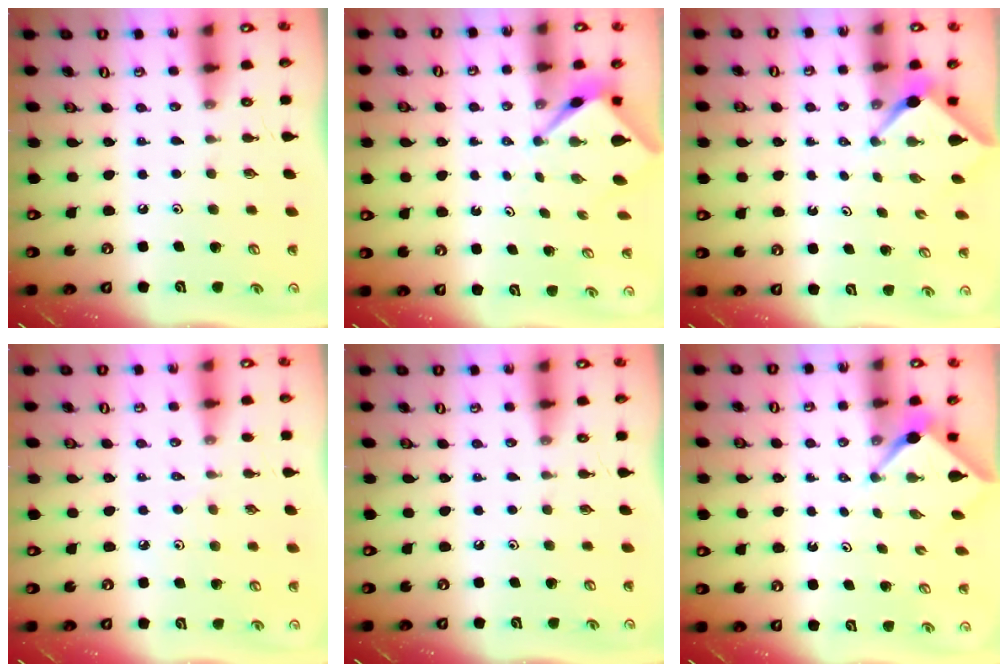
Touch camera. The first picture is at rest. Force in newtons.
{"total": 2.5, "press": 2.5, "slide": 0.2}
{"total": 2.5, "press": 2.5, "slide": 0.1}
{"total": 3.1, "press": 3.0, "slide": 0.6}
{"total": 0.0}
{"total": 2.5, "press": 2.5, "slide": 0.1}